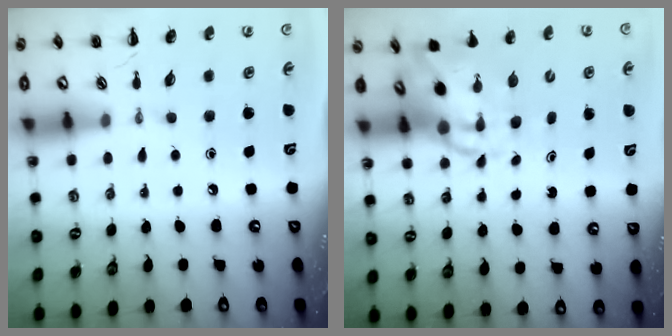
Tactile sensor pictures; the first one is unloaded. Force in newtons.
{"total": 6.0, "press": 5.8, "slide": 1.5}